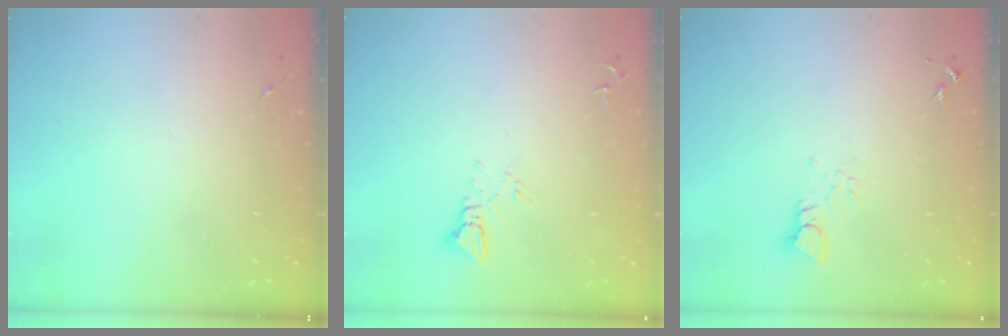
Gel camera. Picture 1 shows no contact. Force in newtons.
{"total": 3.8, "press": 3.8, "slide": 0.3}
{"total": 3.2, "press": 3.1, "slide": 0.4}